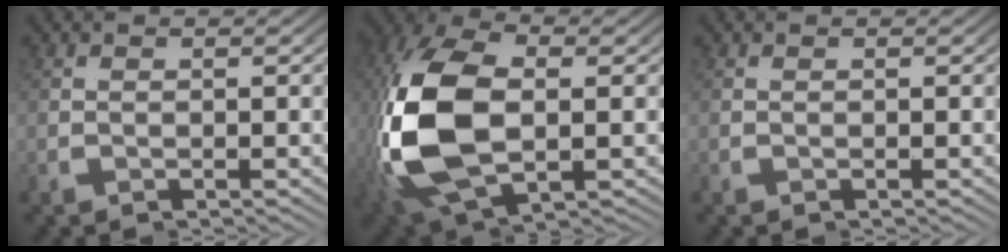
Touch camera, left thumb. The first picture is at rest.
{"total": 14.8, "force": [-1.3, 9.1, 11.6], "torque": [-0.285, -0.042, -0.003]}
{"total": 0.0}